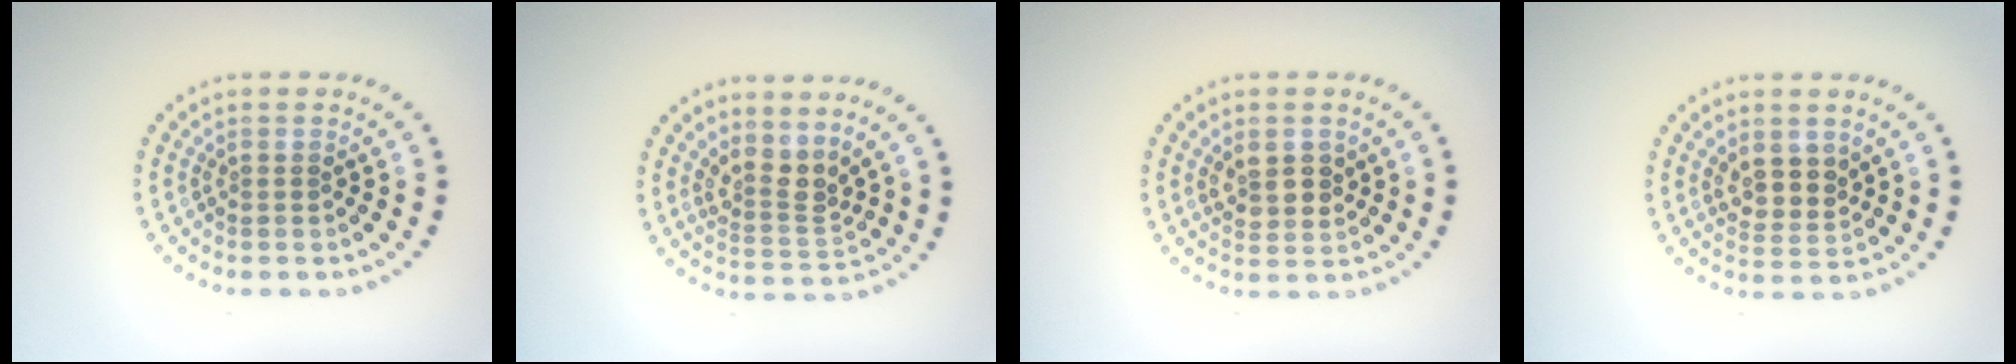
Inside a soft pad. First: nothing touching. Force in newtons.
{"total": 2.8, "press": 2.0, "slide": 2.0}
{"total": 2.6, "press": 2.5, "slide": 0.8}
{"total": 2.9, "press": 2.5, "slide": 1.4}